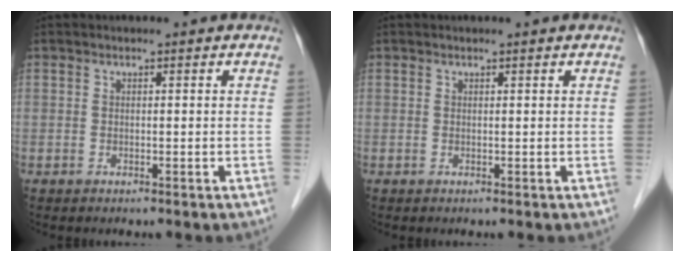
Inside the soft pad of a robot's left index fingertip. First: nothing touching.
{"total": 0.6, "force": [0.6, 0.0, 0.3], "torque": [-0.008, 0.006, 0.009]}